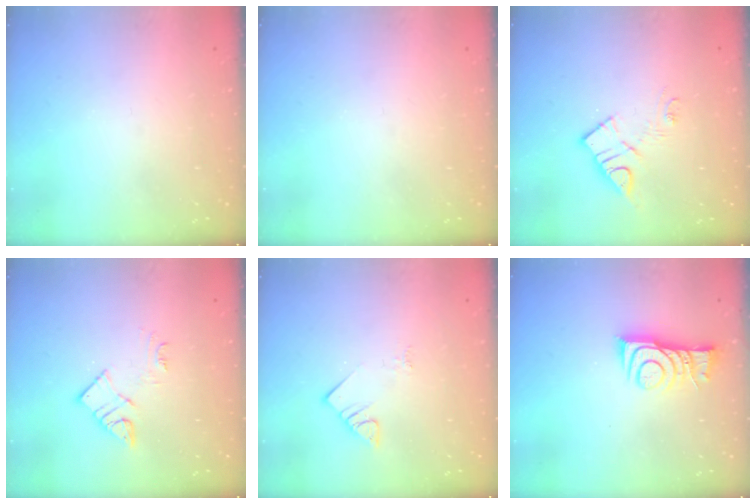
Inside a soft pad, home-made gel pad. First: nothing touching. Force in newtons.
{"total": 0.0}
{"total": 9.9, "press": 9.9, "slide": 0.6}
{"total": 7.9, "press": 7.9, "slide": 0.3}
{"total": 3.8, "press": 3.7, "slide": 0.6}
{"total": 9.6, "press": 9.5, "slide": 1.2}